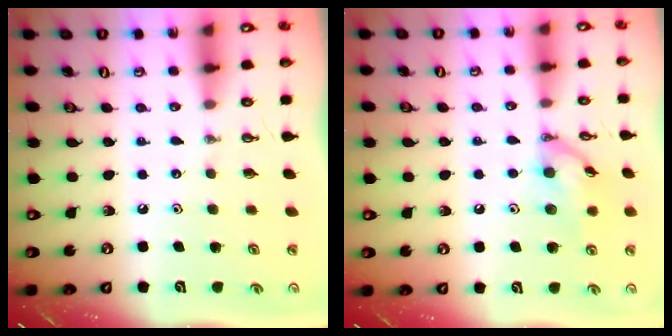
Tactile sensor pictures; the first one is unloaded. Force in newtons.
{"total": 11.4, "press": 11.4, "slide": 0.3}